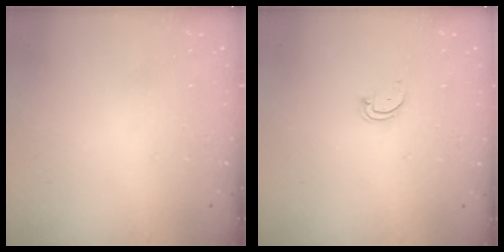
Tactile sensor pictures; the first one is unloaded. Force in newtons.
{"total": 2.4, "press": 2.4, "slide": 0.2}